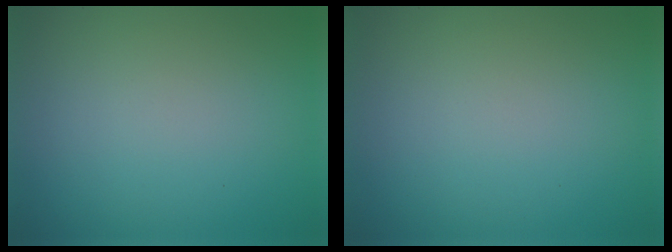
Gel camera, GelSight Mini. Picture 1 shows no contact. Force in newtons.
{"total": 0.0}